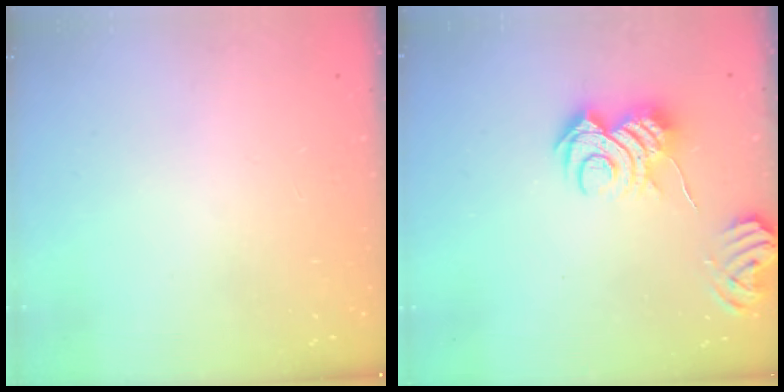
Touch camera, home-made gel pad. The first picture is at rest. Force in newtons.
{"total": 9.0, "press": 9.0, "slide": 1.0}